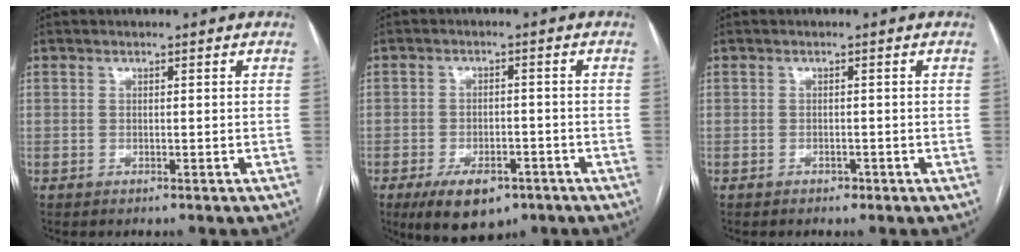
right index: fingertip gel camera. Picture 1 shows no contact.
{"total": 8.6, "force": [-5.5, 4.2, 5.2], "torque": [-0.083, -0.004, -0.082]}
{"total": 0.9, "force": [-0.7, 0.6, 0.2], "torque": [-0.004, 0.002, -0.010]}